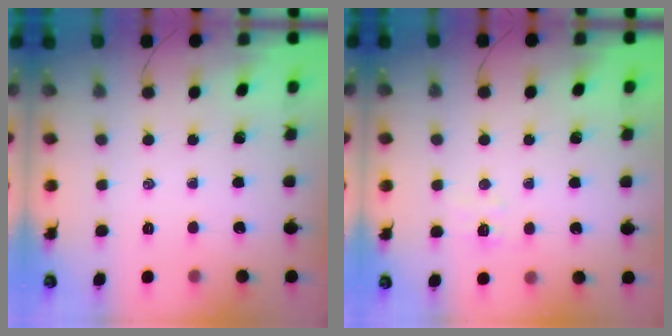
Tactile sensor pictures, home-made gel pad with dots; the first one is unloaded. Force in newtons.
{"total": 5.0, "press": 4.9, "slide": 1.0}